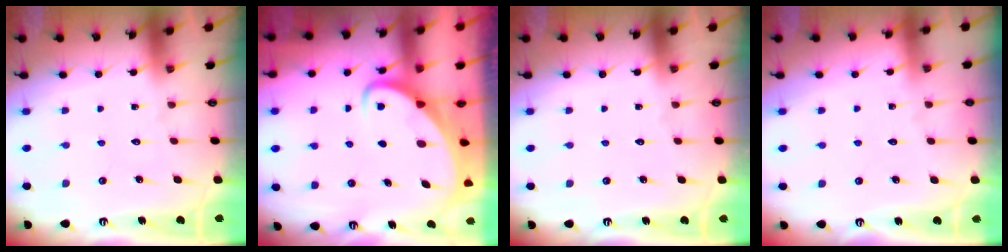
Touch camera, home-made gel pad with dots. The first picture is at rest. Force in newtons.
{"total": 3.4, "press": 3.4, "slide": 0.3}
{"total": 0.0}
{"total": 1.8, "press": 1.7, "slide": 0.2}